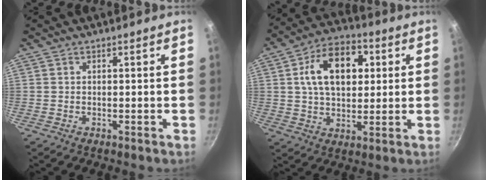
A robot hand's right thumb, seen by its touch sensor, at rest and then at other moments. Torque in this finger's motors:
{"motor_torque": [-0.60, 2.57, 1.29, 0.30, 0.14]}